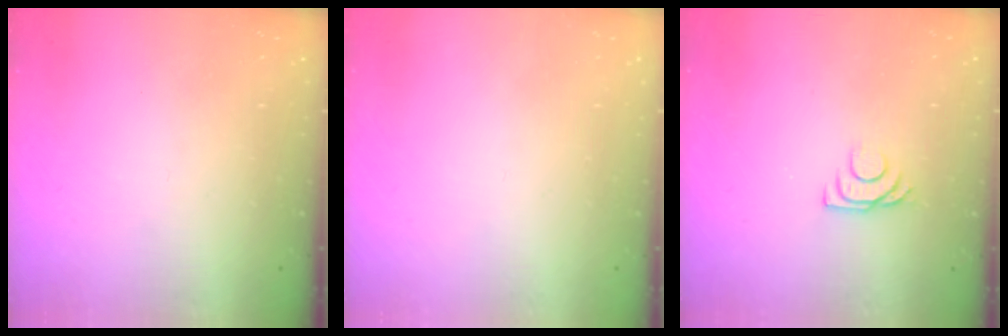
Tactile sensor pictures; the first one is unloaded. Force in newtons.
{"total": 1.5, "press": 1.5, "slide": 0.1}
{"total": 5.3, "press": 5.3, "slide": 0.6}